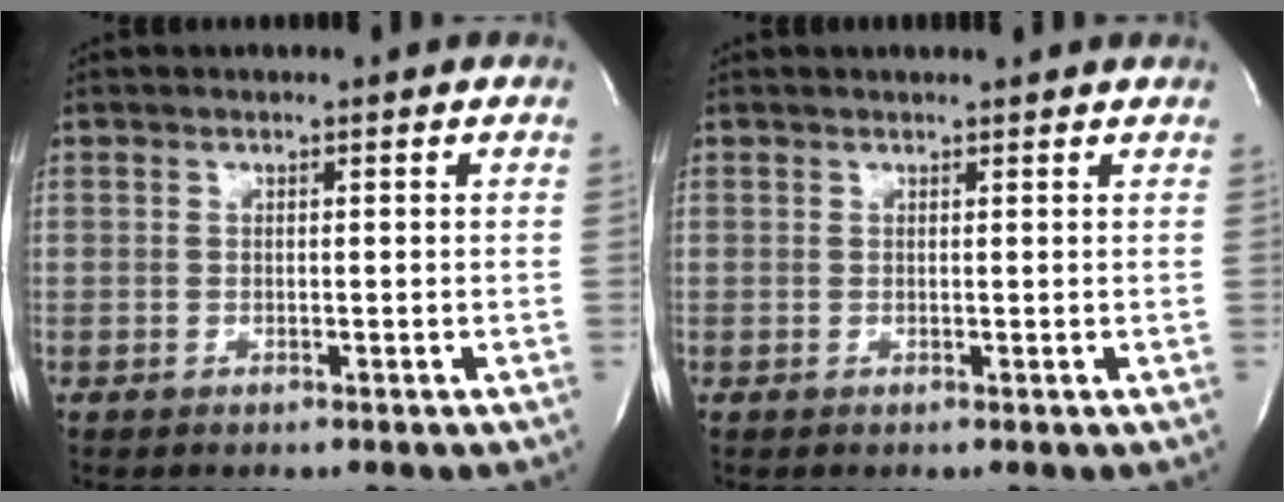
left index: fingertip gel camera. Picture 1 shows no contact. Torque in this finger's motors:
{"motor_torque": [-0.51, -0.49, 0.08, 0.03]}